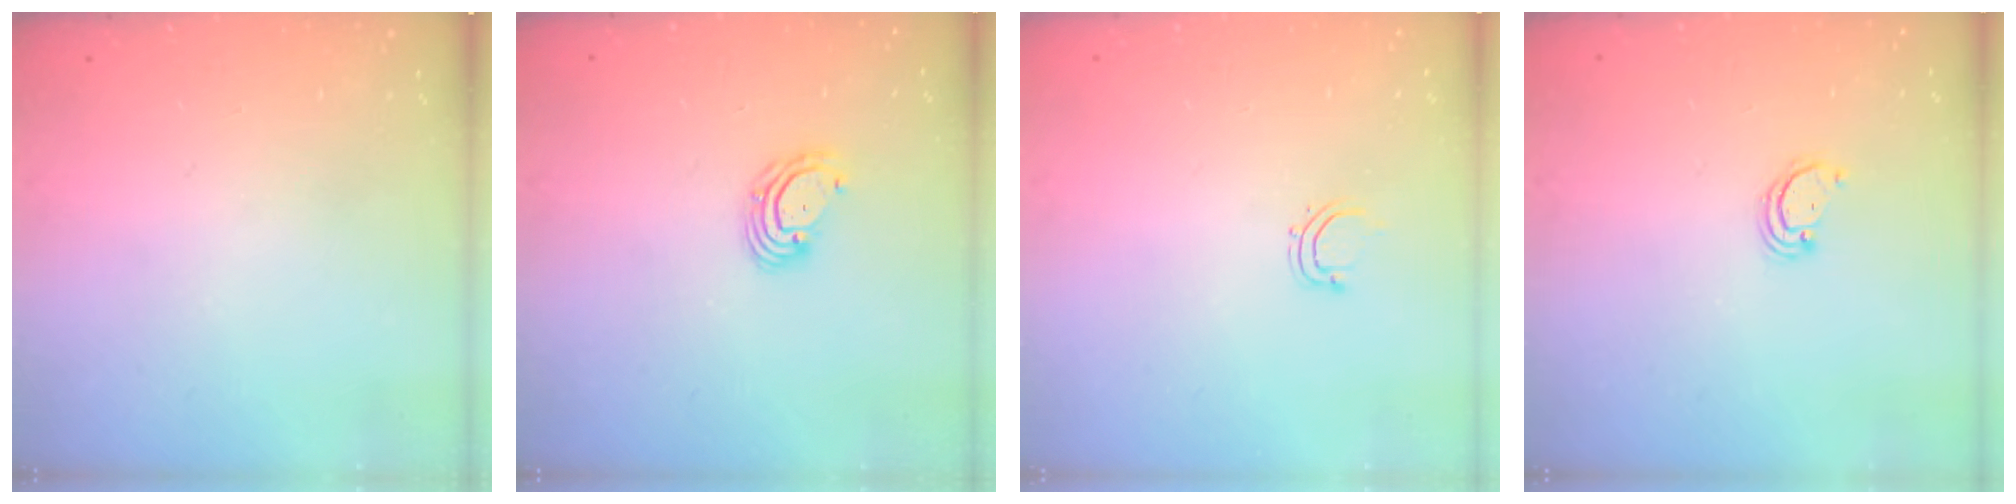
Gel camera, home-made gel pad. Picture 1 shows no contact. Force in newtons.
{"total": 5.1, "press": 5.0, "slide": 0.6}
{"total": 2.8, "press": 2.7, "slide": 0.5}
{"total": 2.2, "press": 2.2, "slide": 0.2}